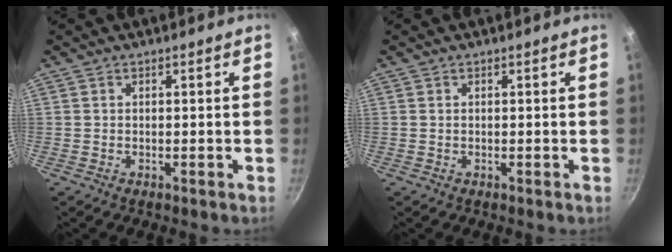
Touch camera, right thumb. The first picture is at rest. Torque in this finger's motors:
{"motor_torque": [0.39, 0.32, 0.41, -0.23, 0.00]}